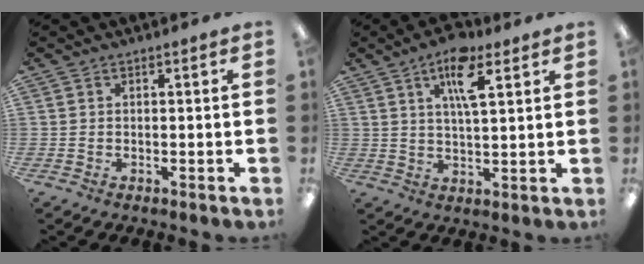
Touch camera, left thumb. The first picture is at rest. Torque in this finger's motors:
{"motor_torque": [0.14, 0.39, -0.26, 0.25, 0.07]}